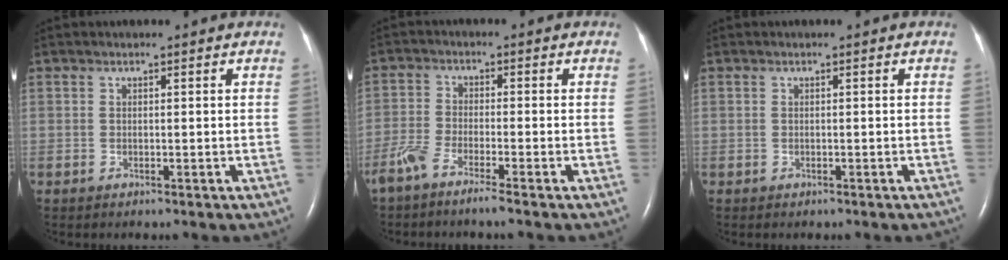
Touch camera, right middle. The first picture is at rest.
{"total": 4.5, "force": [-3.5, 0.0, 2.8], "torque": [-0.067, -0.008, -0.078]}
{"total": 1.6, "force": [-1.4, 0.6, 0.6], "torque": [-0.010, -0.002, -0.015]}